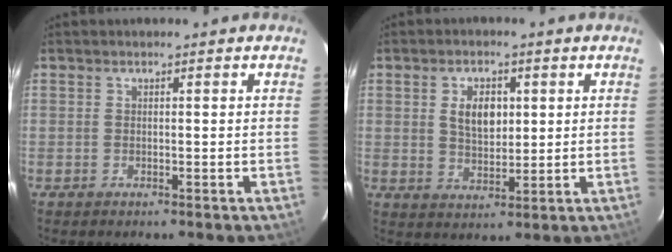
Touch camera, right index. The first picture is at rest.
{"total": 6.2, "force": [1.6, 3.7, 4.8], "torque": [-0.083, 0.005, 0.033]}